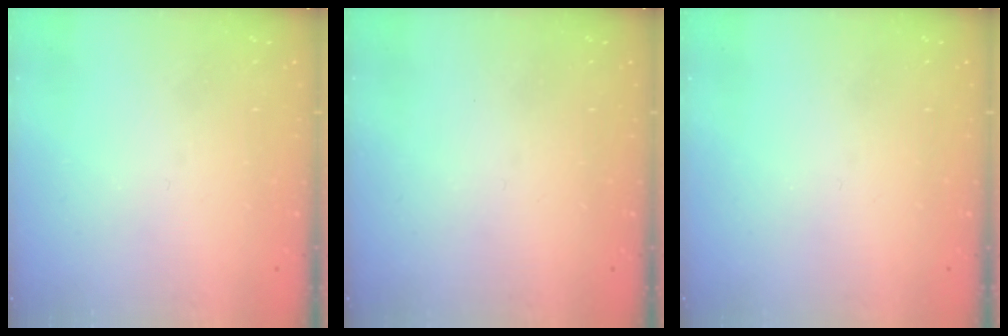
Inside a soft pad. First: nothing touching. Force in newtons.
{"total": 0.0}
{"total": 0.0}